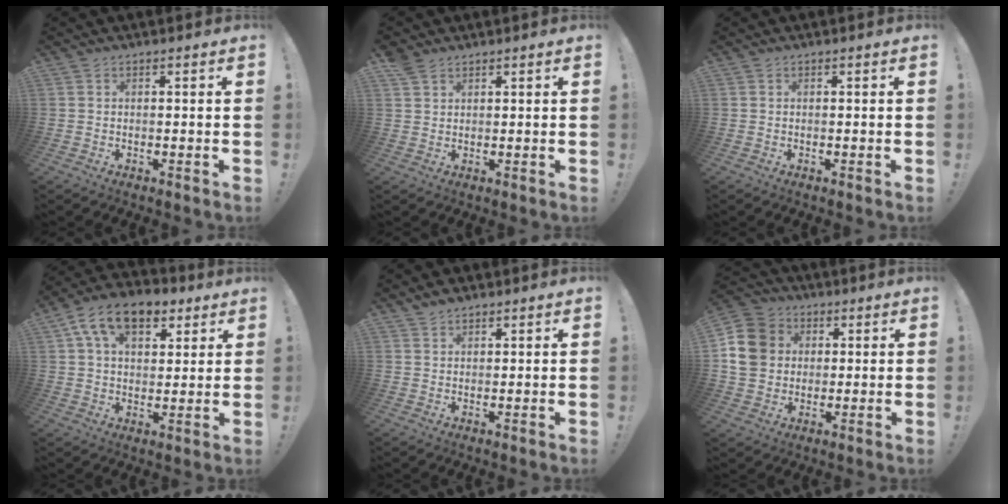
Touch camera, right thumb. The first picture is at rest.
{"total": 3.4, "force": [2.6, 1.7, 1.3], "torque": [-0.025, -0.010, 0.050]}
{"total": 0.0}
{"total": 13.8, "force": [6.9, 8.4, 8.5], "torque": [-0.134, -0.019, 0.126]}
{"total": 2.3, "force": [2.0, 0.9, 0.6], "torque": [-0.002, -0.014, 0.035]}
{"total": 12.6, "force": [2.2, 11.1, 5.5], "torque": [-0.098, 0.005, 0.047]}